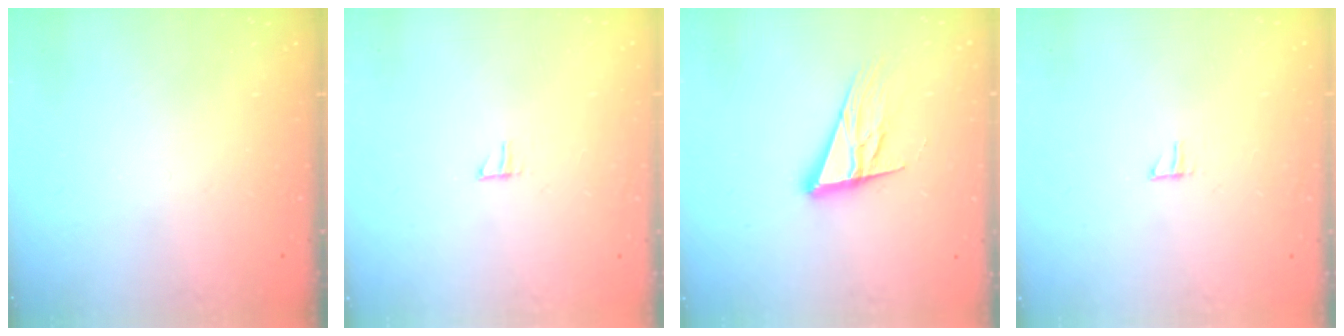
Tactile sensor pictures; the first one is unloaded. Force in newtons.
{"total": 3.7, "press": 3.7, "slide": 0.3}
{"total": 14.7, "press": 14.1, "slide": 4.0}
{"total": 3.7, "press": 3.7, "slide": 0.3}